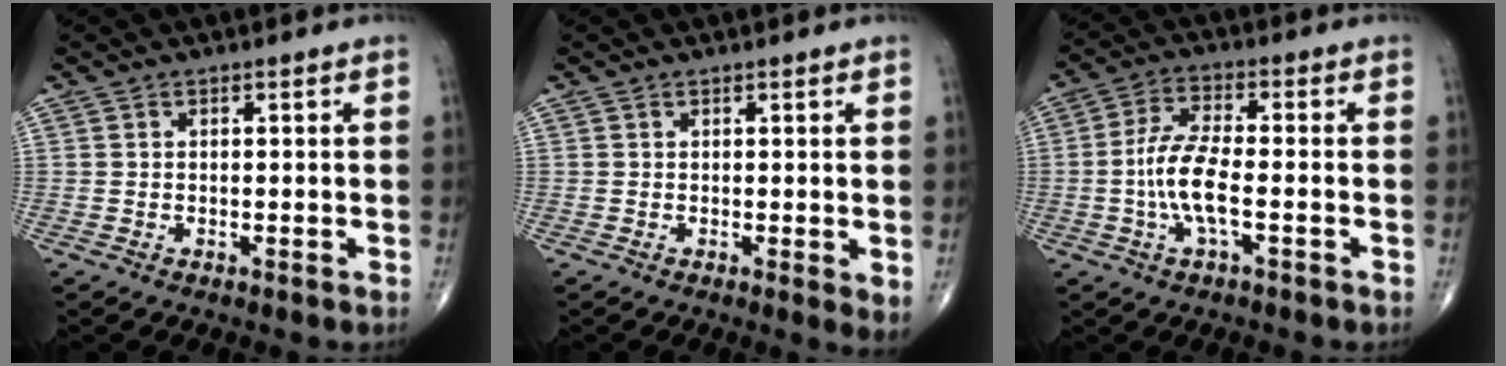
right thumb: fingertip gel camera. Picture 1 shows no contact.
{"total": 2.5, "force": [0.6, 0.9, 2.3], "torque": [-0.034, -0.010, 0.009]}
{"total": 7.6, "force": [-1.7, 2.3, 7.1], "torque": [-0.157, 0.013, -0.036]}